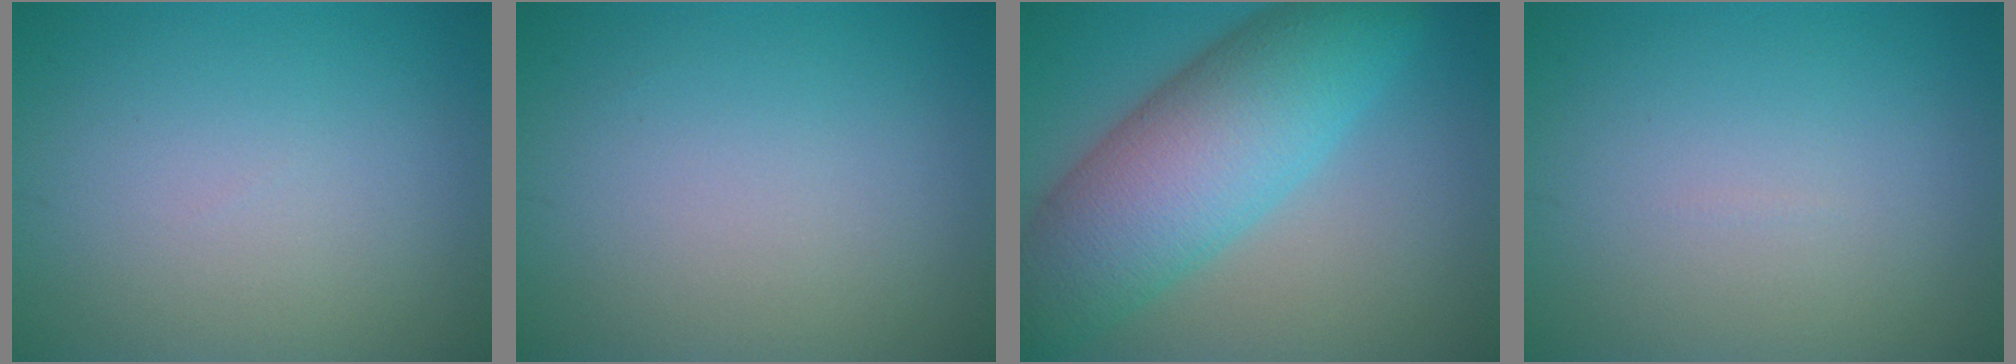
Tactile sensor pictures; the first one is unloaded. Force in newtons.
{"total": 0.0}
{"total": 10.7, "press": 10.7, "slide": 0.2}
{"total": 0.0}